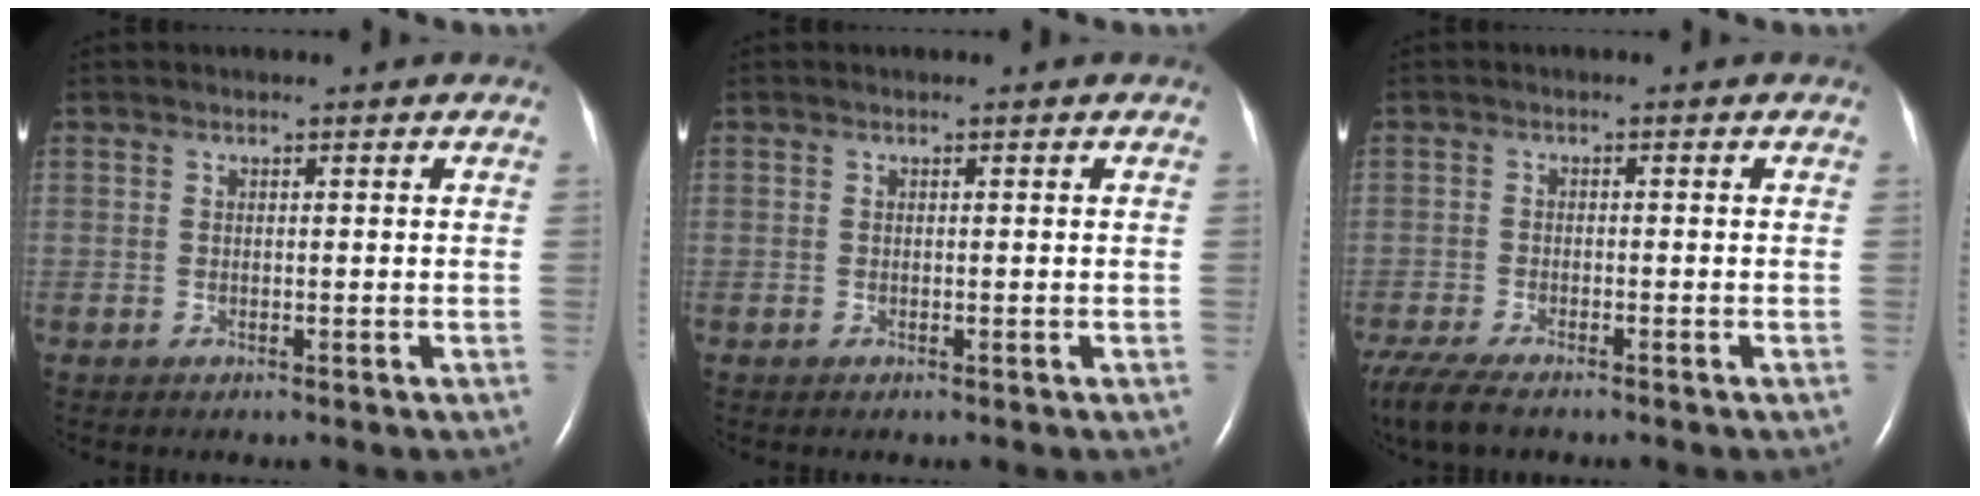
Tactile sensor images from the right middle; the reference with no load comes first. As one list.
[{"total": 0.0}, {"total": 7.7, "force": [-6.1, 1.8, 4.3], "torque": [-0.081, -0.019, -0.104]}]